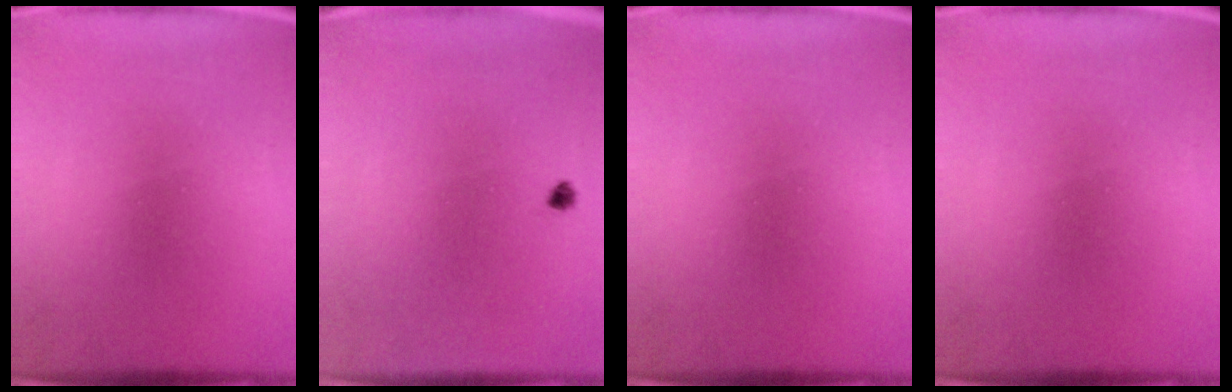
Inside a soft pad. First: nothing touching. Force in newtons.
{"total": 0.9}
{"total": 0.0}
{"total": 0.0}